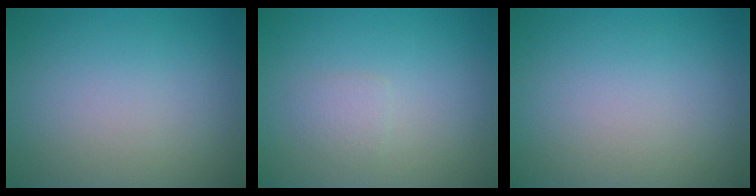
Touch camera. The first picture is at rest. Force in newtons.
{"total": 1.1, "press": 1.1, "slide": 0.0}
{"total": 0.0}